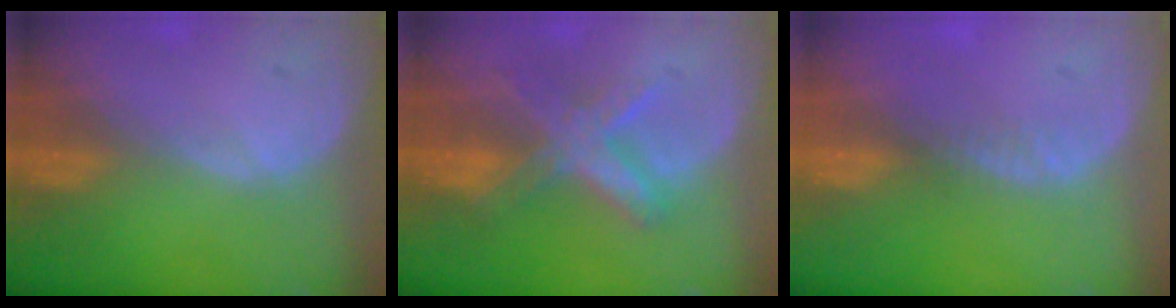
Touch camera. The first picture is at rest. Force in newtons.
{"total": 7.2, "press": 6.1, "slide": 3.7}
{"total": 1.2, "press": 0.9, "slide": 0.8}